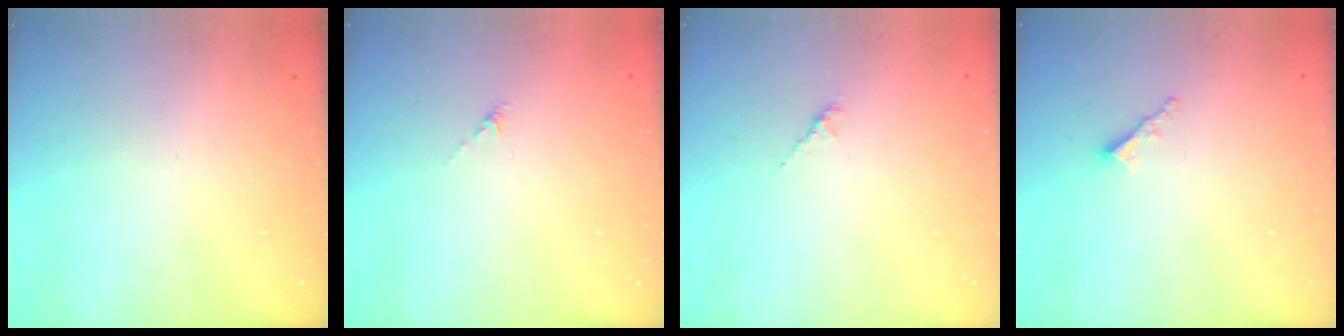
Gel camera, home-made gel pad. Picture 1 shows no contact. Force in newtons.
{"total": 0.0}
{"total": 1.5, "press": 1.4, "slide": 0.5}
{"total": 2.0, "press": 2.0, "slide": 0.5}